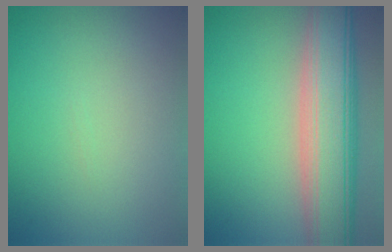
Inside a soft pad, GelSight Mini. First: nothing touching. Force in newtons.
{"total": 9.3, "press": 9.3, "slide": 0.9}